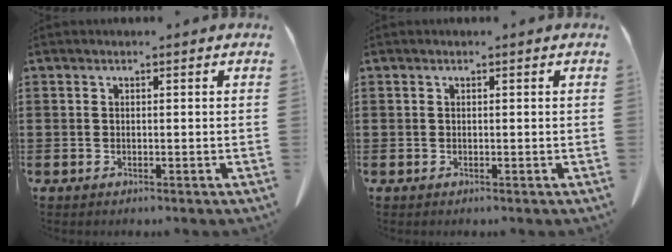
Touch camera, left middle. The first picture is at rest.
{"total": 0.0}